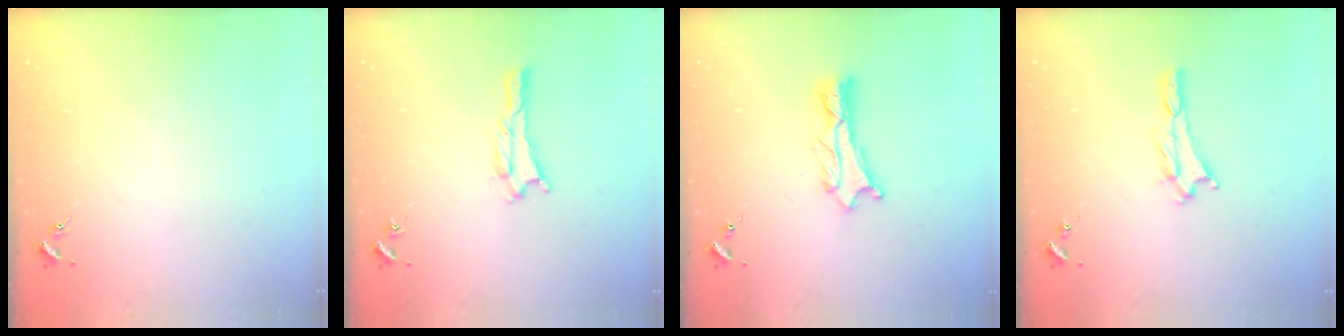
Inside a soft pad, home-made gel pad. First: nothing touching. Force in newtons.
{"total": 0.6, "press": 0.6, "slide": 0.1}
{"total": 1.8, "press": 1.8, "slide": 0.2}
{"total": 1.8, "press": 1.8, "slide": 0.1}